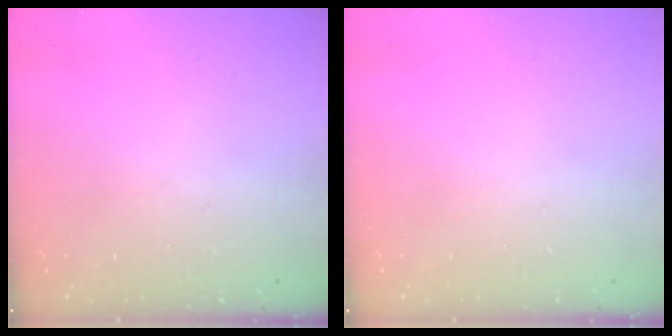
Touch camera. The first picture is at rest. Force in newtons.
{"total": 0.0}